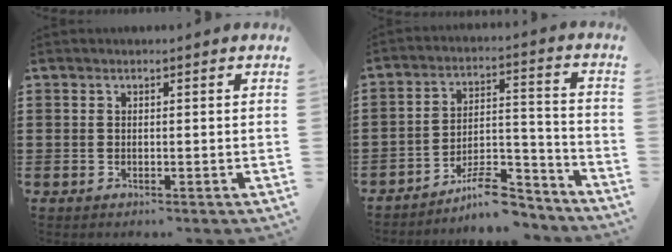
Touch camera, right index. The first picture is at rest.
{"total": 10.1, "force": [-8.2, 3.1, 5.0], "torque": [-0.063, 0.044, -0.147]}